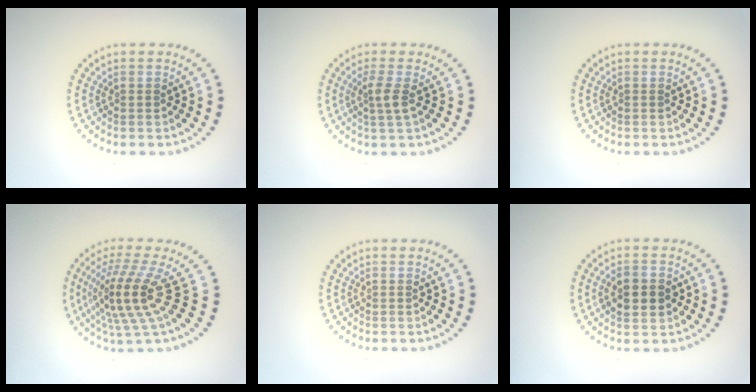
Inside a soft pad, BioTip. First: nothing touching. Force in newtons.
{"total": 1.9, "press": 1.4, "slide": 1.2}
{"total": 0.0}
{"total": 5.0, "press": 3.6, "slide": 3.5}
{"total": 0.0}
{"total": 2.9, "press": 2.9, "slide": 0.1}